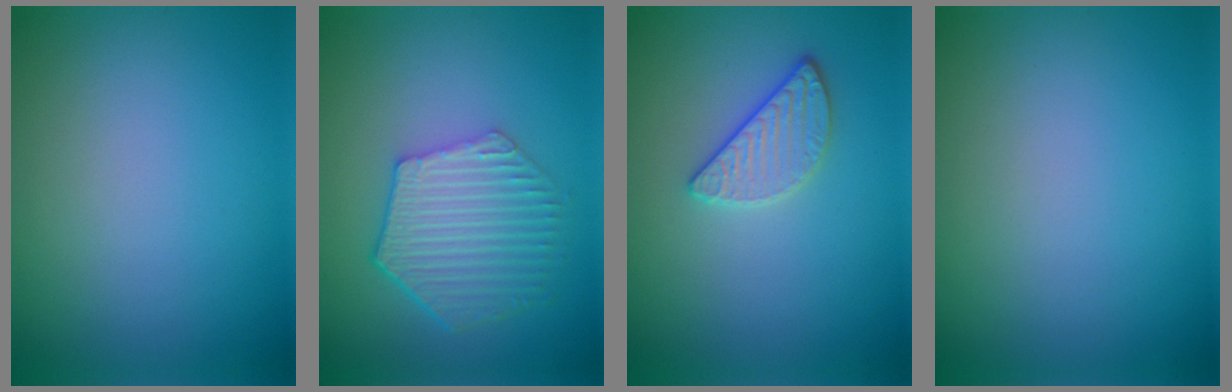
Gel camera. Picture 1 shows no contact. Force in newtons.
{"total": 5.8, "press": 4.4, "slide": 3.8}
{"total": 2.5, "press": 2.3, "slide": 0.8}
{"total": 0.0}